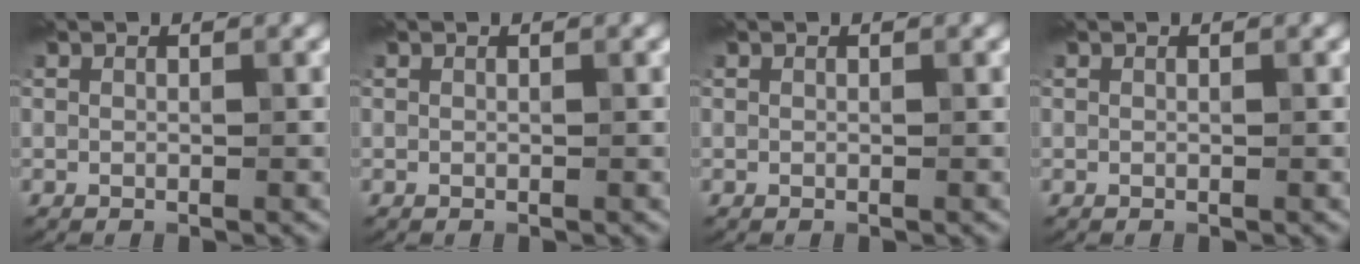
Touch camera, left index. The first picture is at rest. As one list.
[{"total": 0.0}, {"total": 0.0}, {"total": 0.0}]